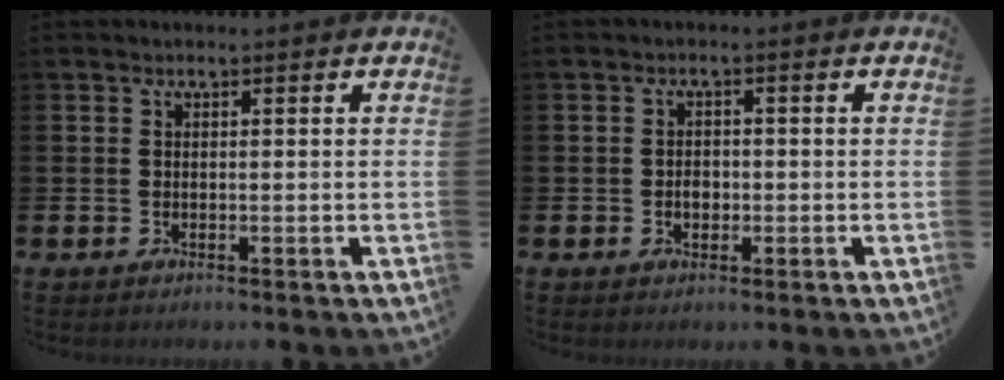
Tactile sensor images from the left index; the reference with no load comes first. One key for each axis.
{"total": 1.9, "fx": -0.3, "fy": 1.4, "fz": 1.2, "tx": -0.004, "ty": -0.001, "tz": -0.013}